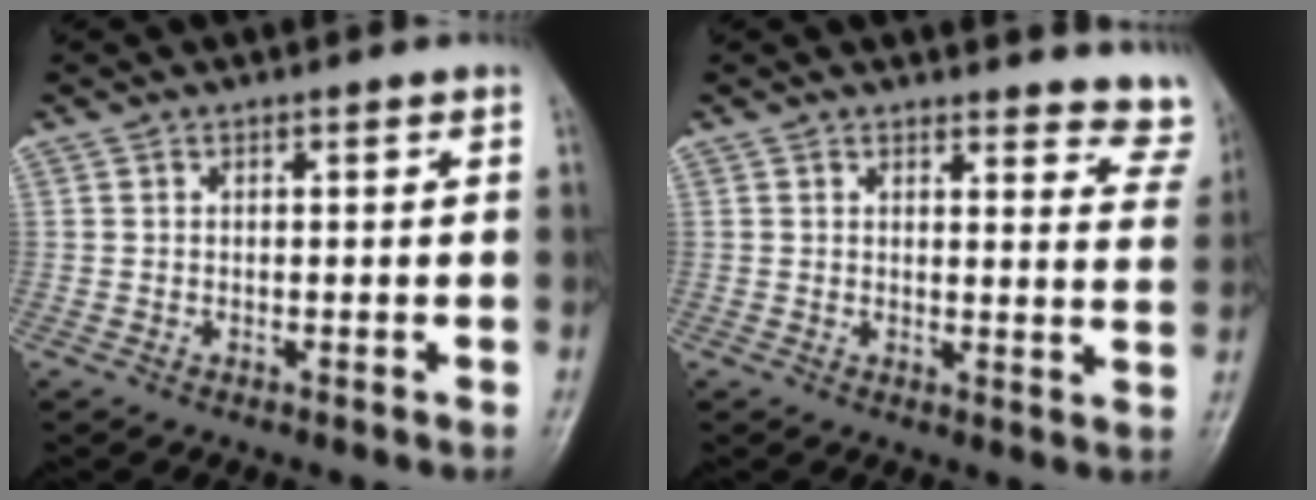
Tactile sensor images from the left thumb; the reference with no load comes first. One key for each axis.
{"total": 10.0, "fx": 9.7, "fy": 2.4, "fz": 1.1, "tx": 0.036, "ty": -0.076, "tz": 0.074}